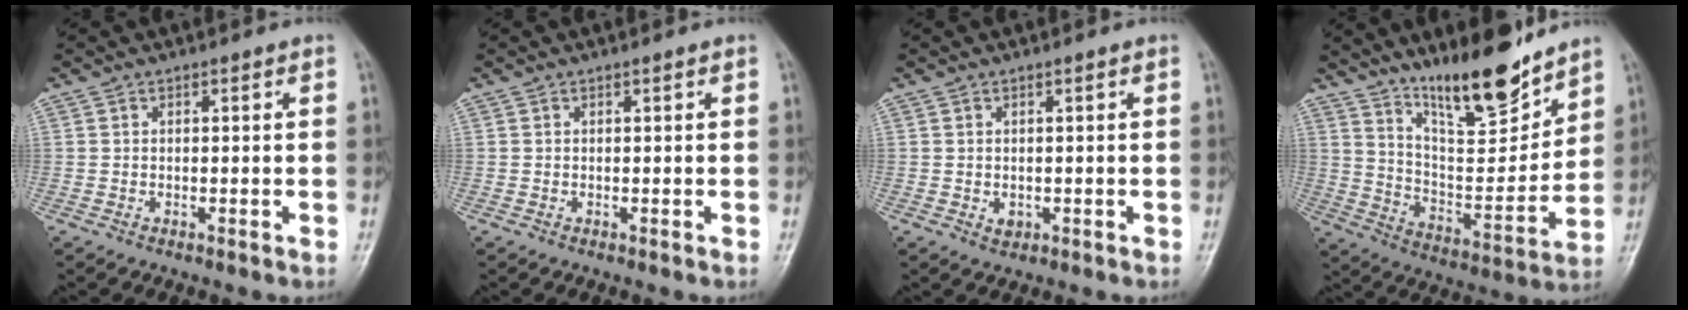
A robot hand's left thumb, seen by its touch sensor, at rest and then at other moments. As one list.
[{"total": 0.0}, {"total": 1.3, "force": [-0.1, 1.0, 0.8], "torque": [-0.005, 0.000, 0.003]}, {"total": 16.4, "force": [12.8, 4.1, 9.5], "torque": [-0.116, -0.092, 0.222]}]